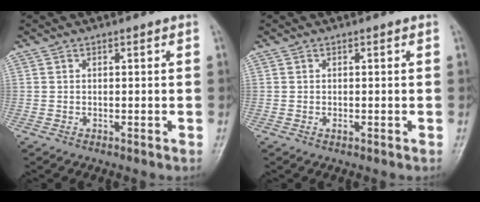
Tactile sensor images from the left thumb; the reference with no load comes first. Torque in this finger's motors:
{"motor_torque": [-0.08, 0.08, 0.03, 0.01, 0.00]}